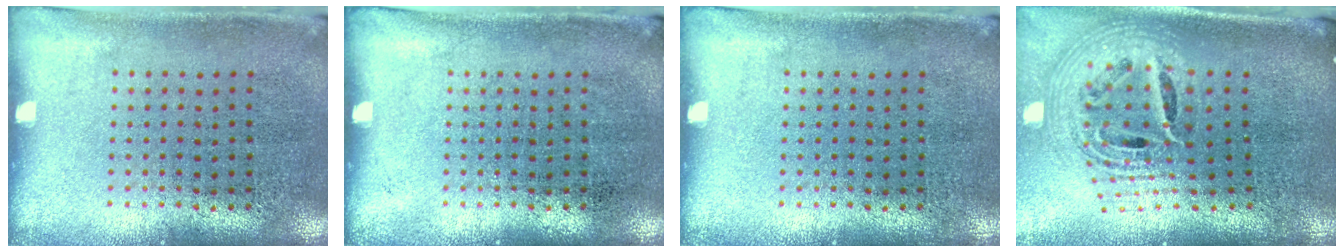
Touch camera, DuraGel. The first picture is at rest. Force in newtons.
{"total": 0.0}
{"total": 0.0}
{"total": 2.2, "press": 1.6, "slide": 1.5}